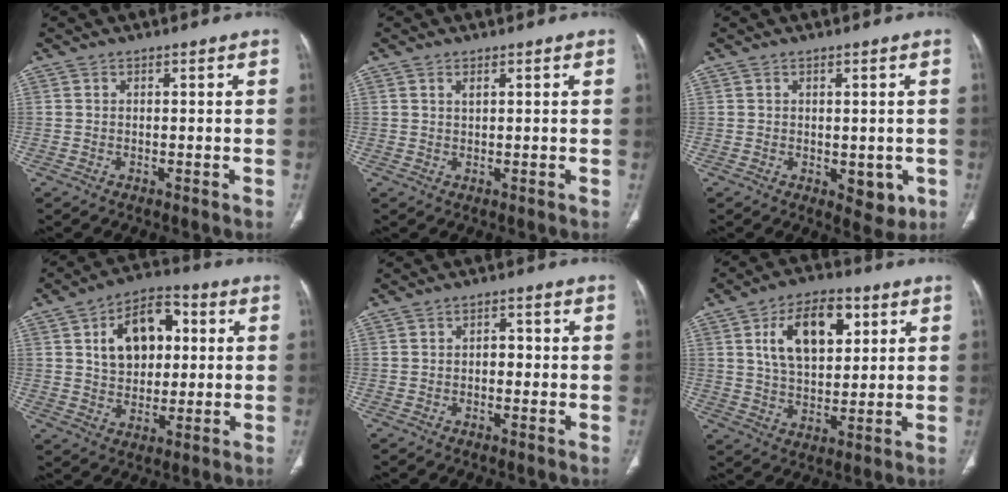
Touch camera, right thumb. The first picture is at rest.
{"total": 1.0, "force": [0.6, 0.4, 0.6], "torque": [-0.012, 0.000, 0.012]}
{"total": 4.6, "force": [-0.8, 2.9, 3.5], "torque": [-0.022, -0.008, -0.001]}
{"total": 13.6, "force": [3.2, 9.1, 9.6], "torque": [-0.118, 0.008, 0.049]}
{"total": 2.4, "force": [-0.2, 1.6, 1.7], "torque": [-0.014, 0.010, -0.008]}
{"total": 14.2, "force": [4.9, 8.1, 10.6], "torque": [-0.150, -0.006, 0.086]}